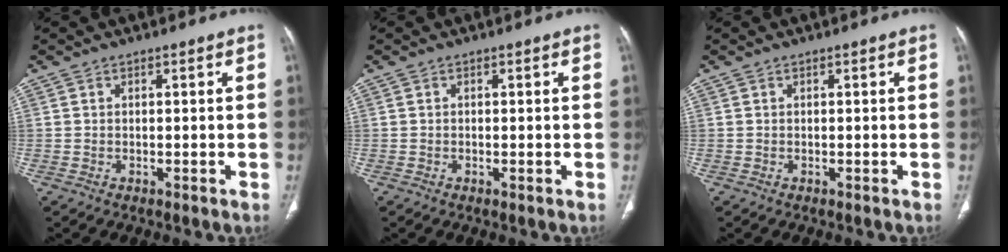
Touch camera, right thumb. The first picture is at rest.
{"total": 0.0}
{"total": 0.0}